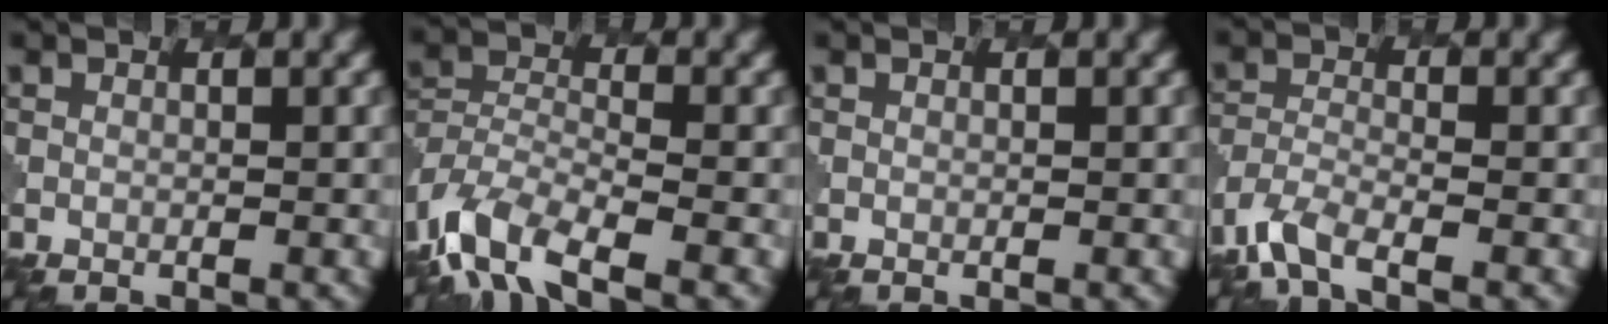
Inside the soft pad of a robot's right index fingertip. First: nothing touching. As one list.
[{"total": 8.1, "force": [-5.3, 3.5, 5.1], "torque": [-0.099, -0.011, -0.112]}, {"total": 0.0}, {"total": 4.0, "force": [-3.0, 1.2, 2.3], "torque": [-0.053, -0.011, -0.069]}]